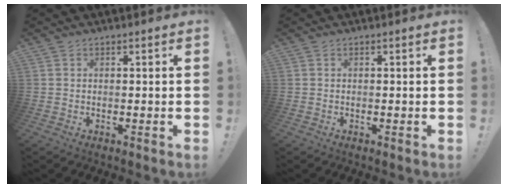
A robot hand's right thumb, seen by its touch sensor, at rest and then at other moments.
{"total": 0.0}